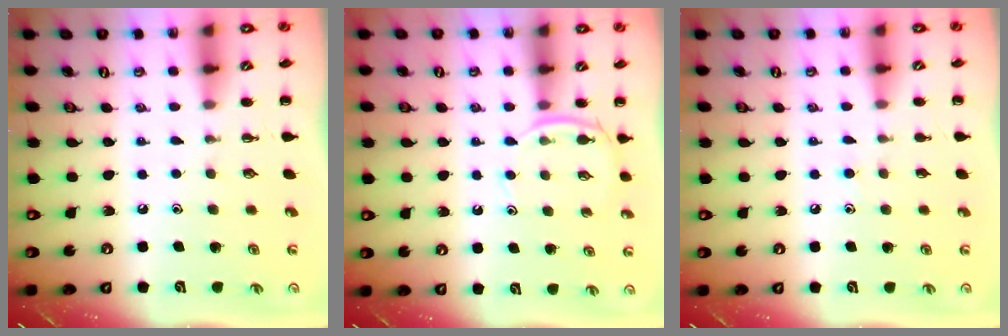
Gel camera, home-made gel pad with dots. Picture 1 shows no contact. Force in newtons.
{"total": 4.0, "press": 3.7, "slide": 1.5}
{"total": 5.7, "press": 5.4, "slide": 1.9}